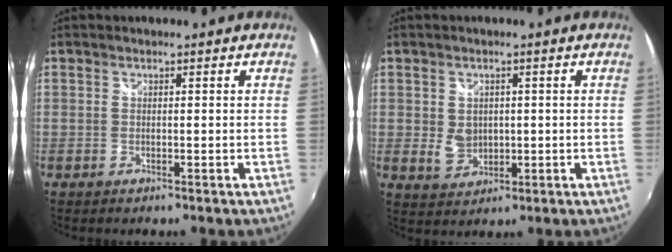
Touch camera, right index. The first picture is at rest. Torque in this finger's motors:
{"motor_torque": [0.38, 0.08, 0.25, 0.03]}